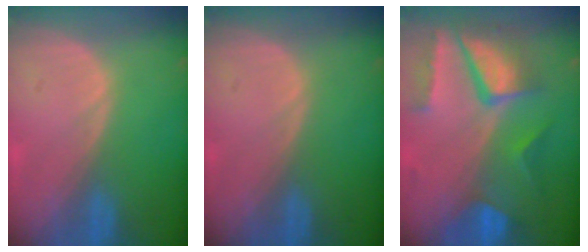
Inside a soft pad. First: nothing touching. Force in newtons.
{"total": 0.0}
{"total": 10.4, "press": 8.8, "slide": 5.6}